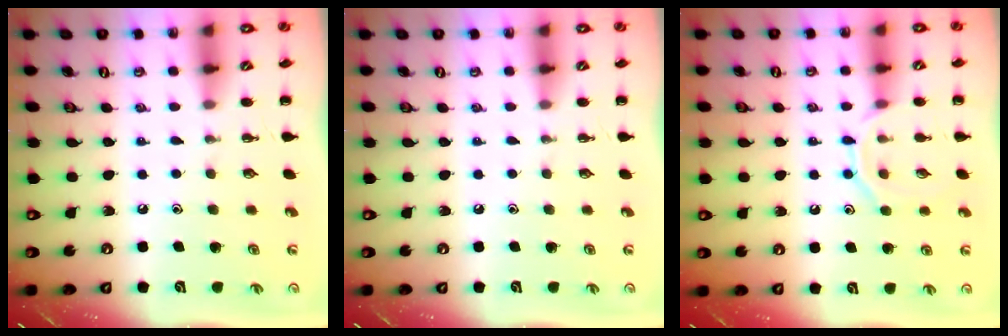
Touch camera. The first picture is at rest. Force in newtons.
{"total": 0.0}
{"total": 9.0, "press": 9.0, "slide": 0.8}